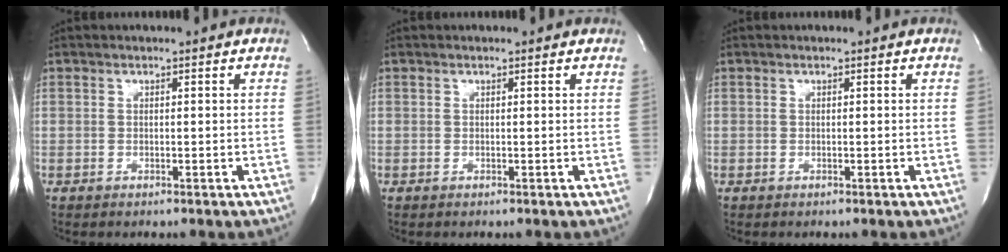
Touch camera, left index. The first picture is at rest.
{"total": 0.8, "force": [0.7, 0.2, 0.1], "torque": [-0.008, 0.005, 0.005]}
{"total": 0.0}